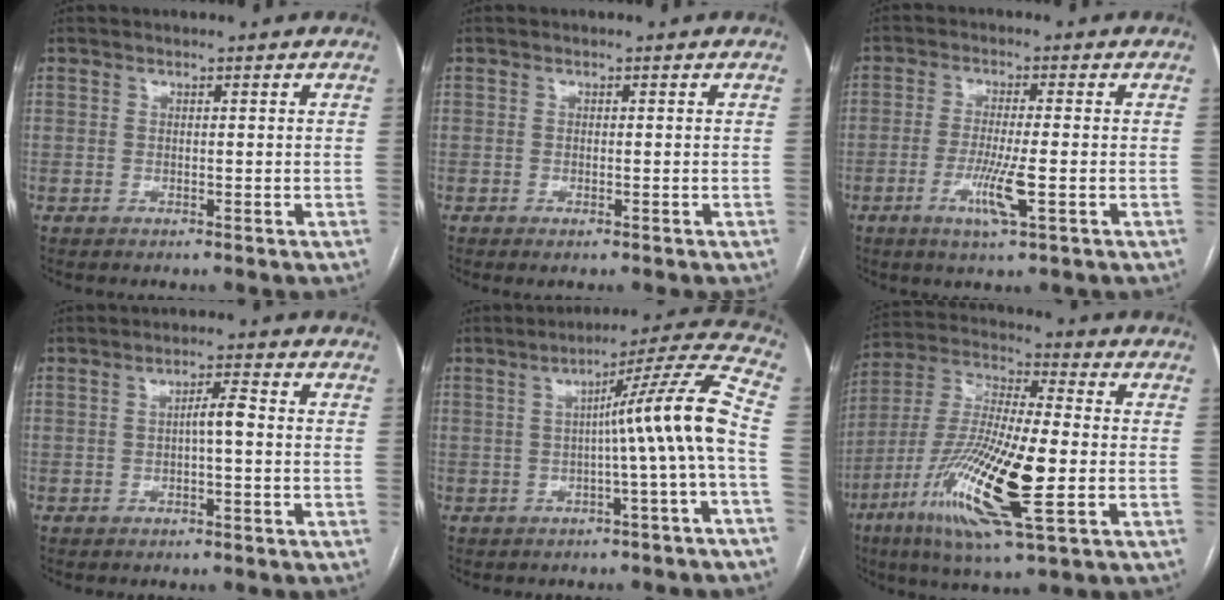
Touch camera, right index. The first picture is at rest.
{"total": 0.8, "force": [-0.5, 0.1, 0.6], "torque": [-0.012, -0.002, -0.006]}
{"total": 6.4, "force": [-2.2, 0.1, 6.0], "torque": [-0.116, -0.014, -0.040]}
{"total": 2.8, "force": [-0.3, 0.3, 2.8], "torque": [-0.046, 0.005, -0.005]}
{"total": 11.1, "force": [-1.4, -2.1, 10.8], "torque": [-0.146, 0.020, -0.021]}
{"total": 18.7, "force": [-6.1, 3.2, 17.4], "torque": [-0.360, -0.021, -0.106]}